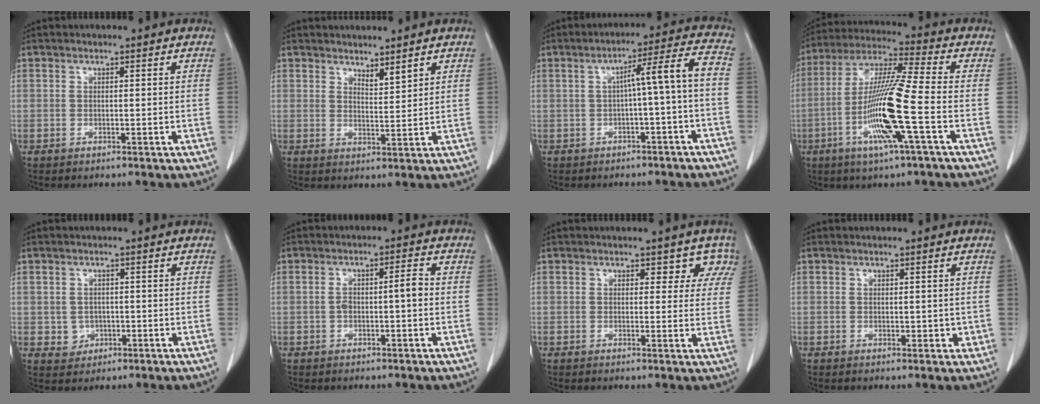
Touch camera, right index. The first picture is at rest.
{"total": 2.6, "force": [2.3, 0.4, 1.3], "torque": [-0.026, -0.011, 0.046]}
{"total": 7.2, "force": [-1.4, -0.4, 7.0], "torque": [-0.099, 0.025, -0.018]}
{"total": 14.4, "force": [-4.3, -0.5, 13.7], "torque": [-0.278, -0.009, -0.089]}
{"total": 2.8, "force": [-0.5, 2.7, 0.6], "torque": [-0.002, 0.006, 0.001]}
{"total": 3.5, "force": [-0.5, 0.7, 3.4], "torque": [-0.063, 0.015, -0.004]}
{"total": 3.8, "force": [2.8, 2.5, 0.9], "torque": [0.016, -0.004, 0.013]}
{"total": 1.6, "force": [0.0, 1.1, 1.1], "torque": [-0.009, 0.002, 0.003]}